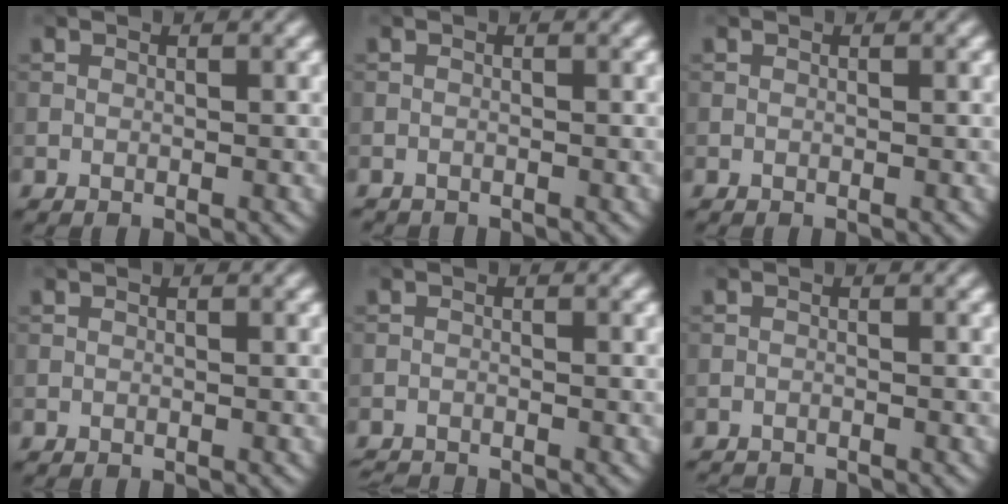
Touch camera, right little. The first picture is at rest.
{"total": 0.8, "force": [-0.8, 0.0, -0.1], "torque": [0.003, -0.005, -0.017]}
{"total": 0.0}
{"total": 0.0}
{"total": 1.8, "force": [-1.8, 0.1, 0.2], "torque": [-0.004, -0.009, -0.036]}
{"total": 1.8, "force": [-1.7, 0.2, 0.2], "torque": [0.002, -0.009, -0.031]}